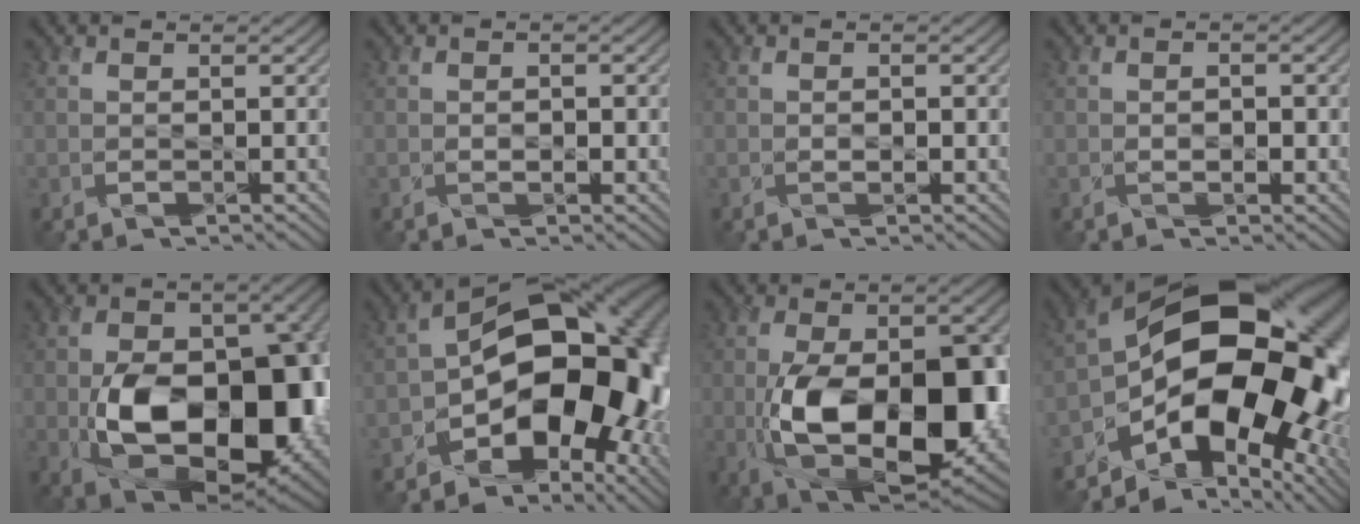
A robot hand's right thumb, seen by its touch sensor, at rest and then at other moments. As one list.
[{"total": 1.5, "force": [-0.4, 1.1, 1.0], "torque": [-0.016, -0.001, -0.008]}, {"total": 1.2, "force": [-0.3, 0.9, 0.8], "torque": [-0.012, 0.000, -0.007]}, {"total": 1.9, "force": [-0.4, 1.3, 1.3], "torque": [-0.020, -0.002, -0.008]}, {"total": 16.4, "force": [-3.4, 10.3, 12.3], "torque": [-0.177, -0.022, -0.055]}, {"total": 18.0, "force": [-3.9, 11.3, 13.5], "torque": [-0.157, -0.009, -0.063]}, {"total": 17.8, "force": [-3.5, 9.8, 14.4], "torque": [-0.241, -0.028, -0.051]}, {"total": 20.3, "force": [-3.0, 13.2, 15.2], "torque": [-0.227, -0.032, -0.035]}]